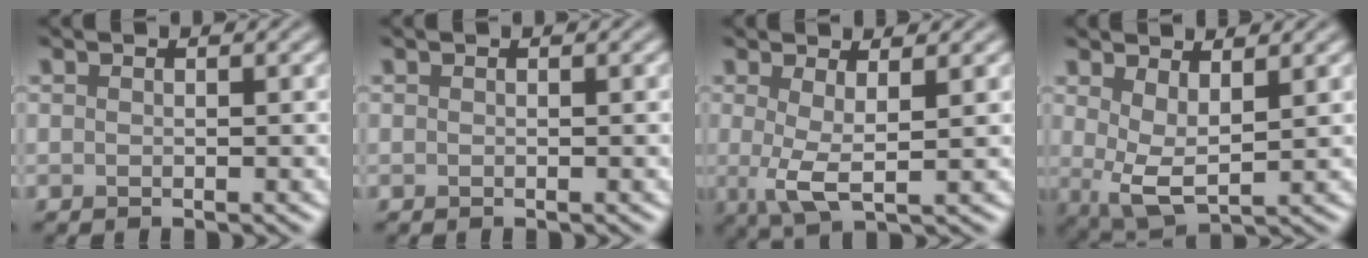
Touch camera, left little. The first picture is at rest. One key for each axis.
{"total": 0.0}
{"total": 3.5, "fx": 0.5, "fy": 0.9, "fz": 3.3, "tx": -0.062, "ty": -0.006, "tz": 0.007}
{"total": 4.1, "fx": 1.2, "fy": 1.6, "fz": 3.5, "tx": -0.077, "ty": -0.012, "tz": 0.025}